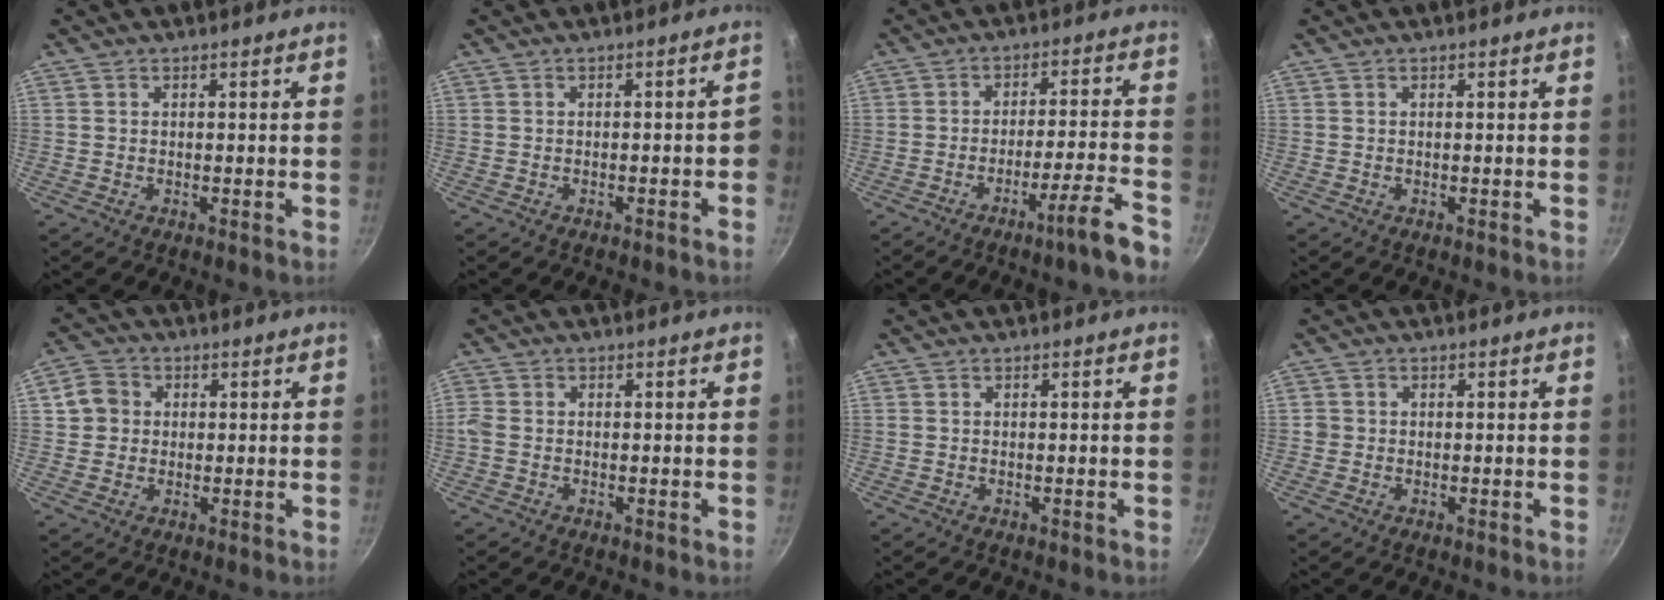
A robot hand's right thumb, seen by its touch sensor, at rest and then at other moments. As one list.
[{"total": 2.9, "force": [-1.0, 1.0, 2.5], "torque": [-0.026, 0.023, -0.008]}, {"total": 8.7, "force": [-5.7, 0.0, 6.5], "torque": [-0.101, 0.042, -0.083]}, {"total": 0.0}, {"total": 5.0, "force": [0.6, 4.6, 1.7], "torque": [-0.003, 0.008, 0.001]}, {"total": 1.9, "force": [-0.6, 1.4, 1.1], "torque": [-0.027, 0.002, -0.015]}, {"total": 0.0}, {"total": 1.3, "force": [-0.2, 1.2, 0.3], "torque": [-0.001, 0.004, -0.004]}]